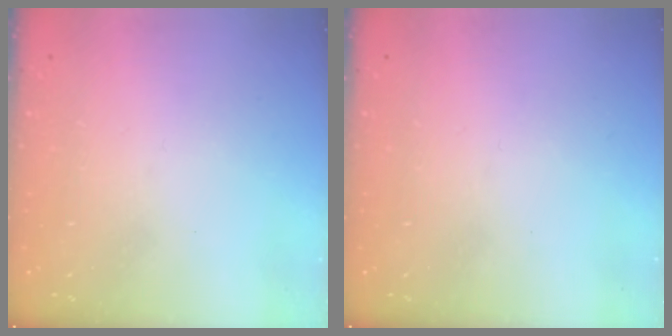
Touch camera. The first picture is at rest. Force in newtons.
{"total": 0.0}